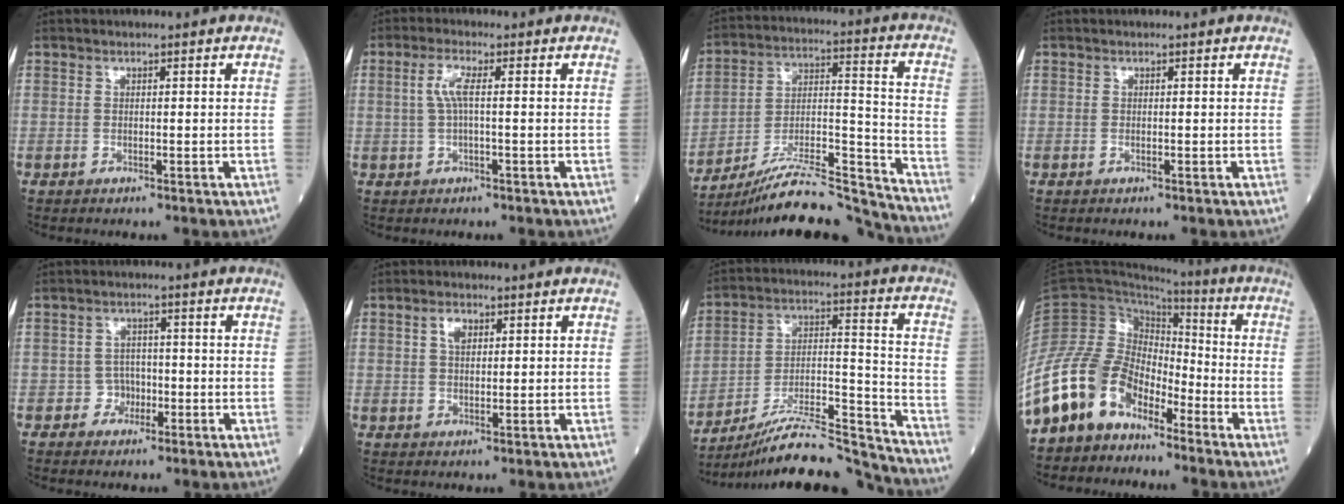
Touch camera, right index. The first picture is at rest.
{"total": 3.3, "force": [0.4, 0.5, 3.3], "torque": [-0.072, 0.008, 0.009]}
{"total": 20.4, "force": [-19.2, 0.4, 6.8], "torque": [-0.120, 0.016, -0.316]}
{"total": 0.0}
{"total": 2.6, "force": [-1.0, 2.4, 0.3], "torque": [0.010, 0.012, -0.017]}
{"total": 2.7, "force": [1.2, 1.4, 1.9], "torque": [-0.036, 0.004, 0.022]}
{"total": 19.0, "force": [-17.9, 0.0, 6.4], "torque": [-0.117, 0.014, -0.298]}
{"total": 15.5, "force": [-11.4, 8.1, 6.6], "torque": [-0.154, 0.031, -0.222]}